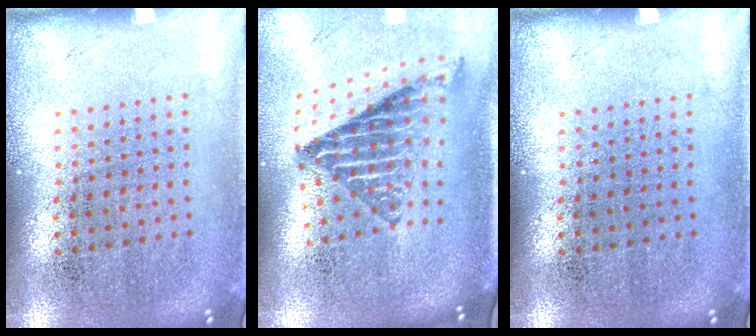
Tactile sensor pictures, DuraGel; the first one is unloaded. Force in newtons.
{"total": 1.8, "press": 1.4, "slide": 1.1}
{"total": 0.0}